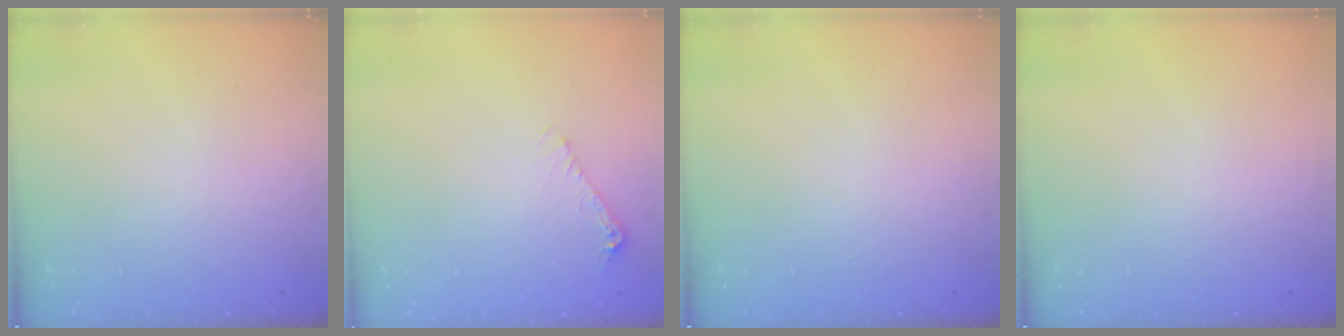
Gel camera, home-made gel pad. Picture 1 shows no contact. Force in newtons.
{"total": 7.2, "press": 7.2, "slide": 0.8}
{"total": 0.0}
{"total": 0.0}